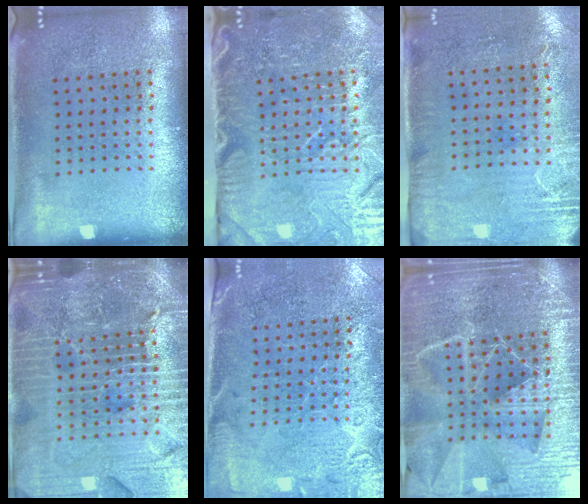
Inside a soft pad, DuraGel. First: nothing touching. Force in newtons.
{"total": 5.1, "press": 4.5, "slide": 2.5}
{"total": 2.9, "press": 2.4, "slide": 1.7}
{"total": 6.6, "press": 5.8, "slide": 3.2}
{"total": 2.9, "press": 2.6, "slide": 1.2}
{"total": 6.5, "press": 5.5, "slide": 3.3}